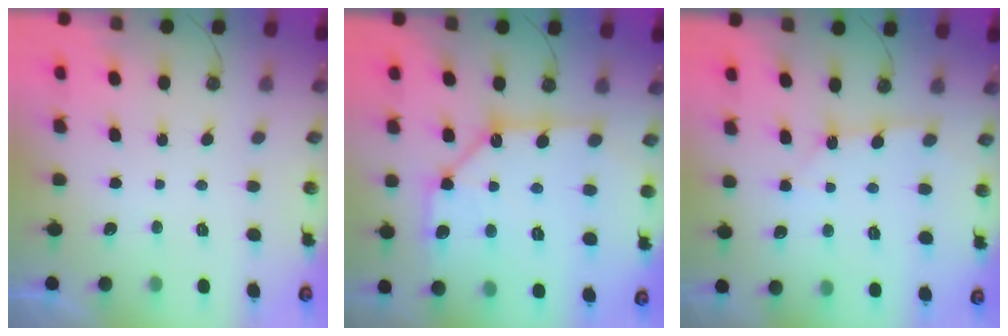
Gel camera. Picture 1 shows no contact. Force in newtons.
{"total": 15.6, "press": 15.6, "slide": 1.4}
{"total": 3.2, "press": 3.2, "slide": 0.2}